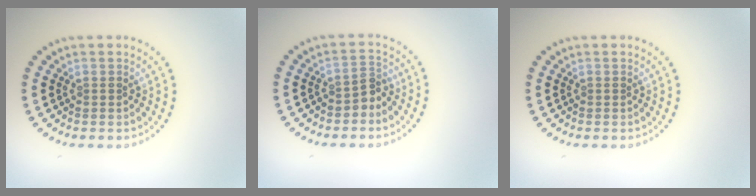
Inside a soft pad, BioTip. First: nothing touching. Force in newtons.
{"total": 1.5, "press": 1.2, "slide": 1.0}
{"total": 0.0}